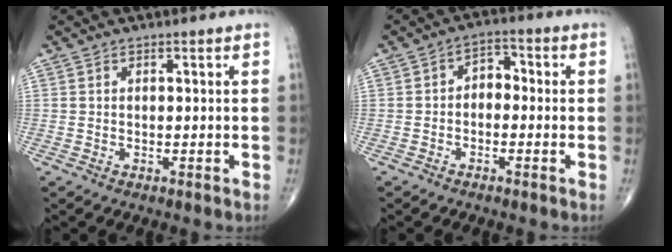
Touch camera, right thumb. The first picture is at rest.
{"total": 4.0, "force": [-0.6, 2.8, 2.9], "torque": [-0.028, 0.022, -0.022]}